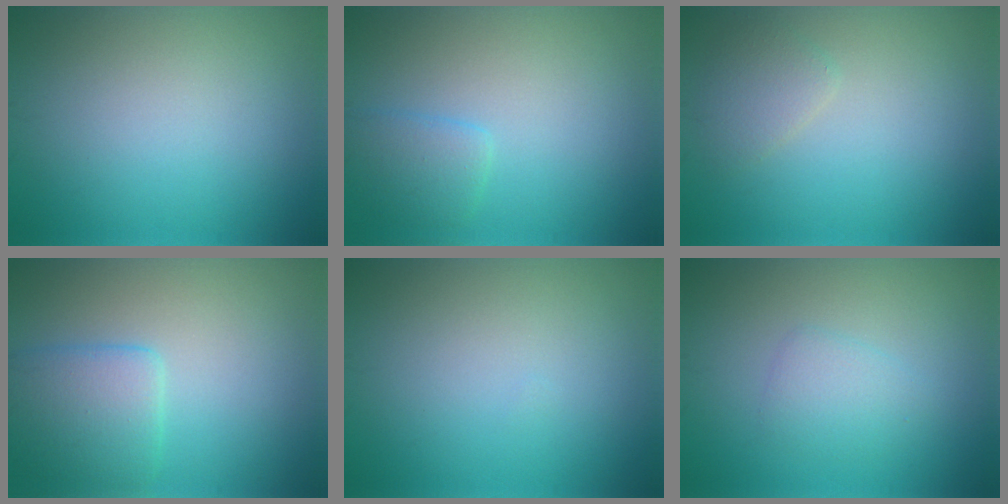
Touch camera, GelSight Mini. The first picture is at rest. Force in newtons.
{"total": 2.1, "press": 2.1, "slide": 0.2}
{"total": 1.7, "press": 1.7, "slide": 0.2}
{"total": 4.1, "press": 4.1, "slide": 0.0}
{"total": 0.0}
{"total": 1.9, "press": 1.9, "slide": 0.0}